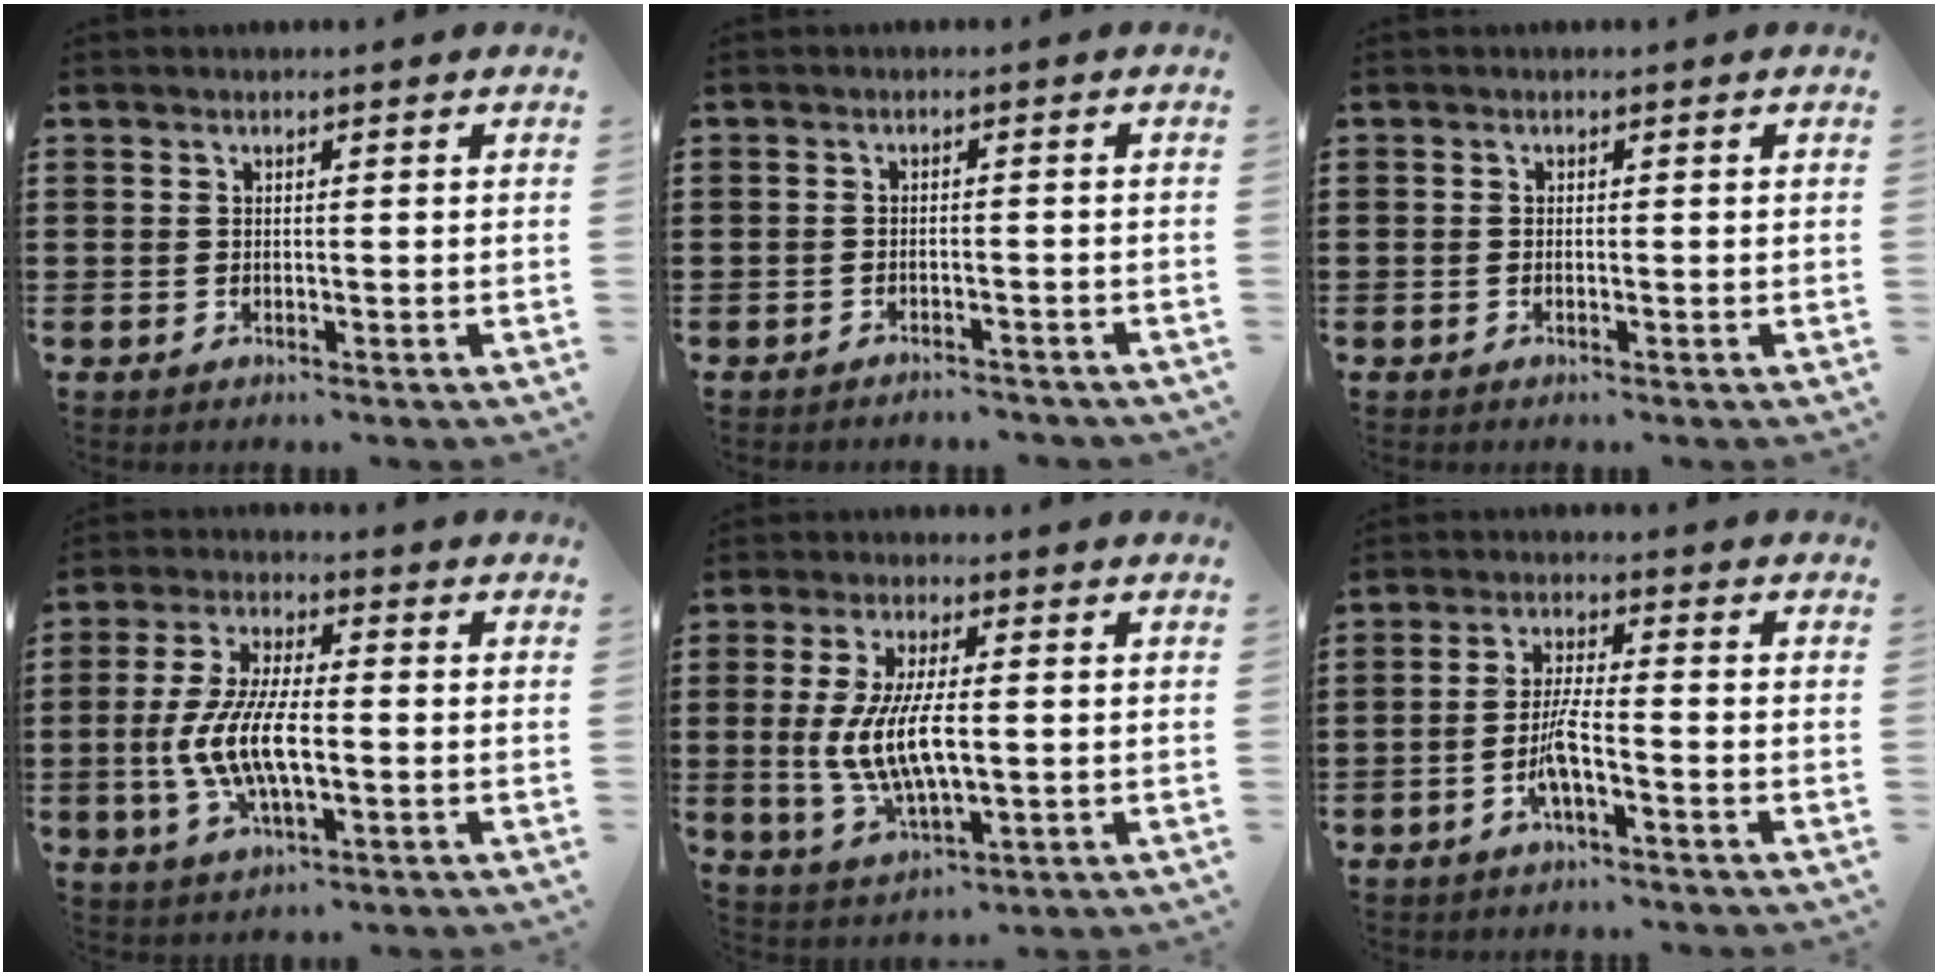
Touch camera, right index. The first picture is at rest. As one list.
[{"total": 1.6, "force": [-1.6, 0.2, 0.2], "torque": [-0.010, 0.001, -0.034]}, {"total": 0.0}, {"total": 9.5, "force": [-1.9, 3.4, 8.7], "torque": [-0.195, -0.013, -0.040]}, {"total": 9.3, "force": [-0.1, 3.4, 8.6], "torque": [-0.190, -0.007, -0.009]}, {"total": 4.9, "force": [-2.4, 0.6, 4.3], "torque": [-0.094, -0.006, -0.050]}]